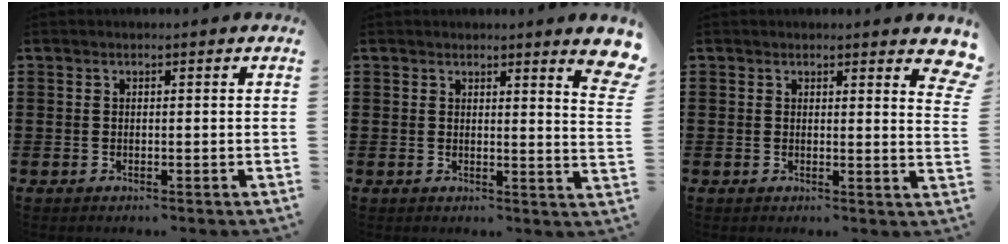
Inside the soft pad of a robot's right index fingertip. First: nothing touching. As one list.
[{"total": 4.0, "force": [3.0, 0.2, 2.7], "torque": [-0.046, -0.009, 0.050]}, {"total": 2.1, "force": [1.8, 0.5, 1.0], "torque": [-0.009, -0.001, 0.031]}]